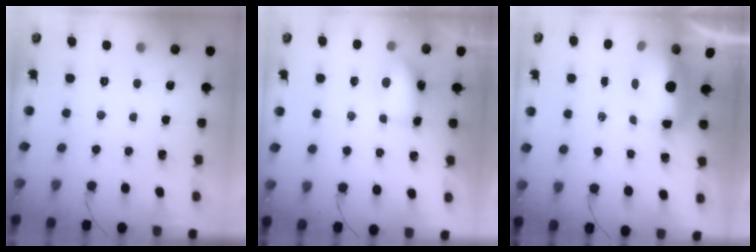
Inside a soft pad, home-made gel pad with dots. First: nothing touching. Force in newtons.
{"total": 5.8, "press": 5.8, "slide": 0.7}
{"total": 9.3, "press": 9.1, "slide": 1.9}